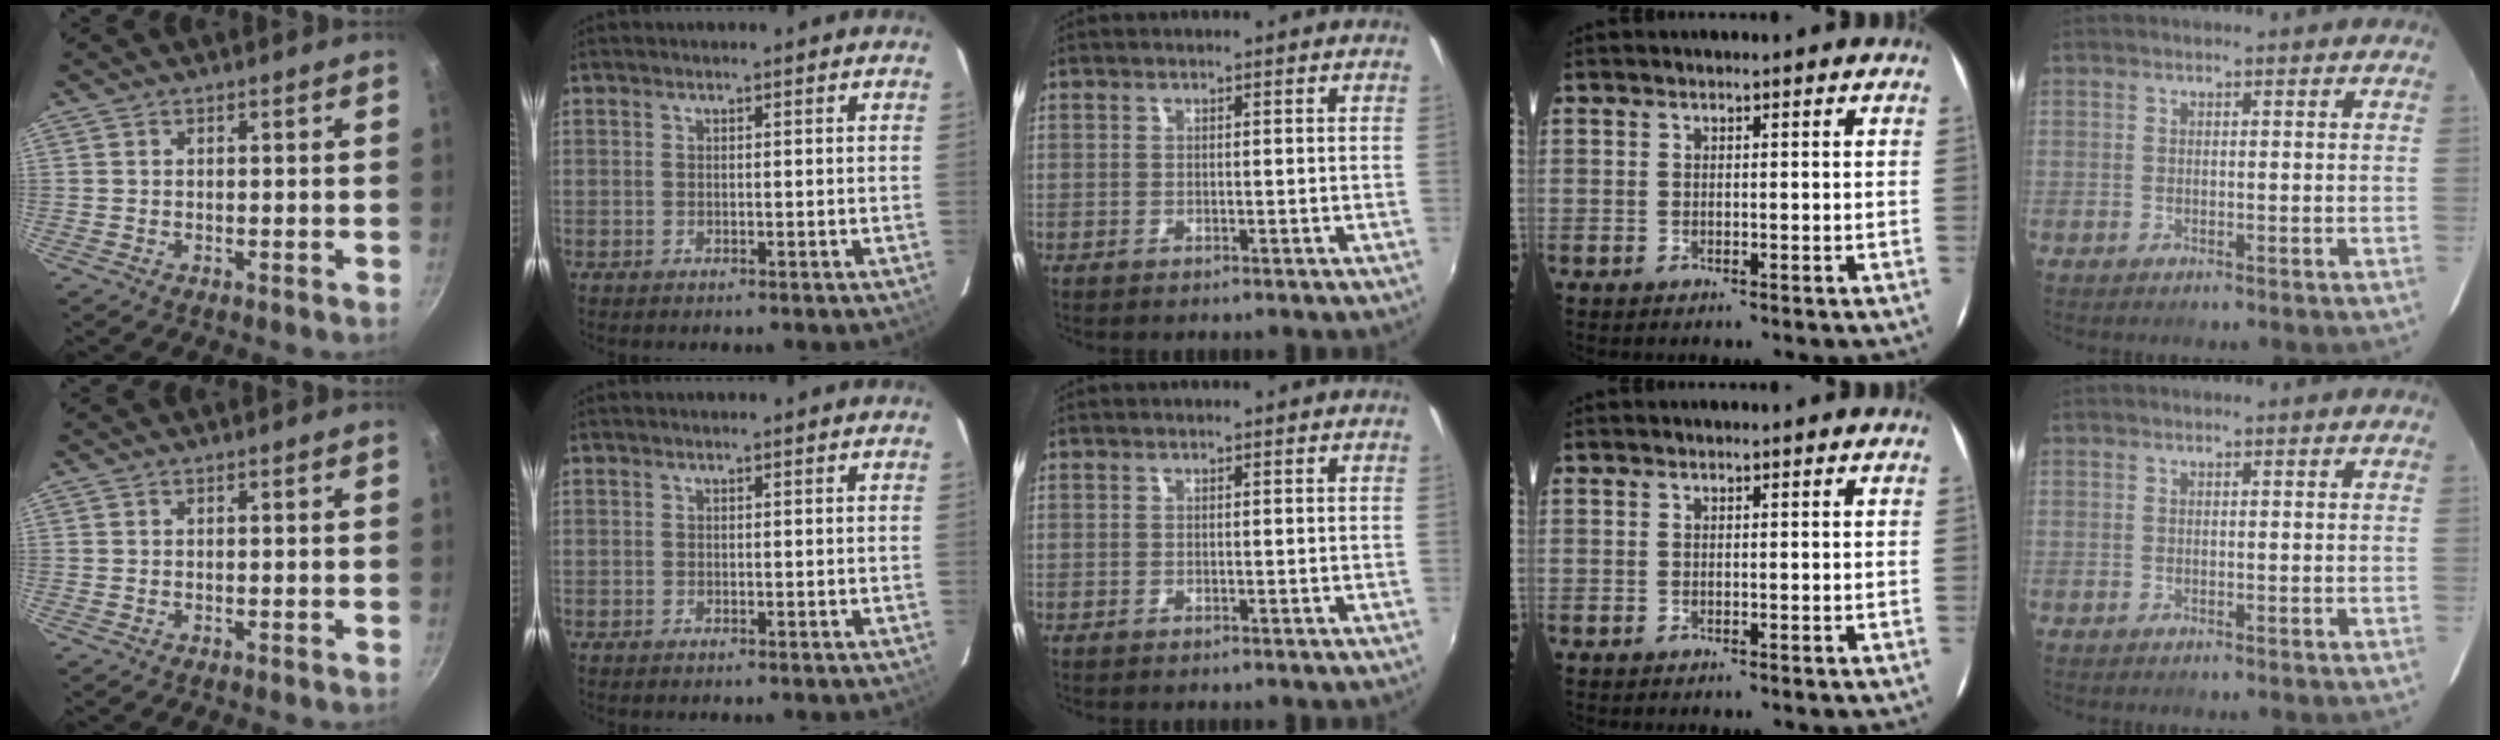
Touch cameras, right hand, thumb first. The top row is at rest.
{}